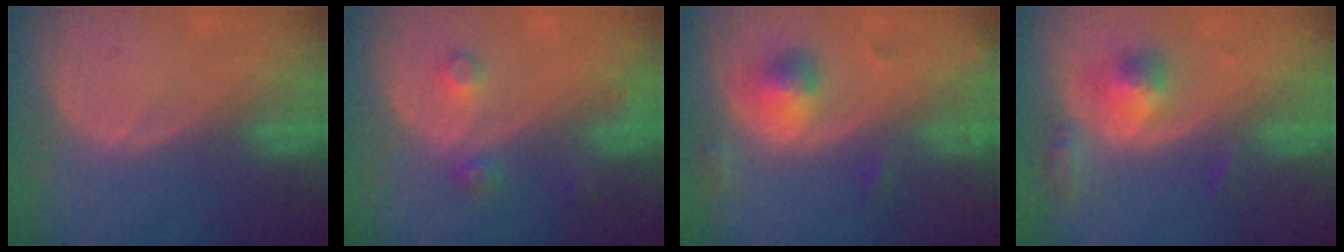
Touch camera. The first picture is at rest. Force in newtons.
{"total": 3.7, "press": 3.4, "slide": 1.4}
{"total": 5.2, "press": 5.0, "slide": 1.4}
{"total": 5.3, "press": 4.9, "slide": 1.9}